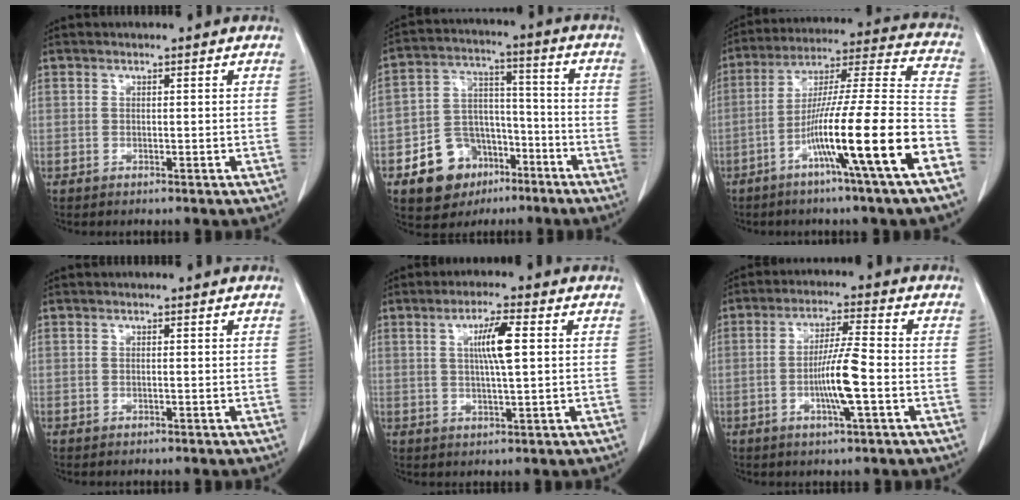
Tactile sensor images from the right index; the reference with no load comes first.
{"total": 12.1, "force": [-6.4, 8.9, 5.0], "torque": [-0.091, 0.033, -0.099]}
{"total": 19.5, "force": [-8.9, -0.8, 17.3], "torque": [-0.271, -0.010, -0.154]}
{"total": 0.0}
{"total": 5.7, "force": [1.2, 0.3, 5.6], "torque": [-0.100, 0.001, 0.022]}
{"total": 7.8, "force": [-1.9, 0.0, 7.6], "torque": [-0.143, -0.003, -0.038]}